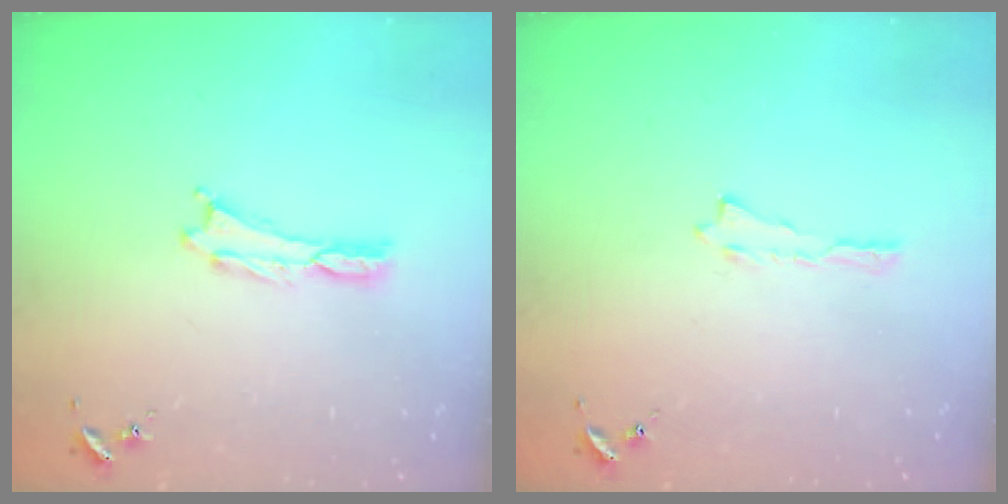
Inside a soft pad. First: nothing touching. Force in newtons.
{"total": 0.0}